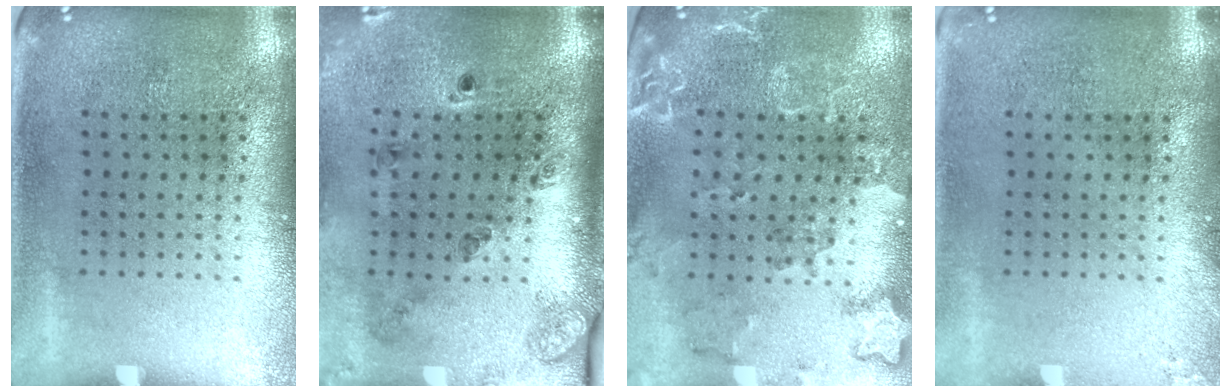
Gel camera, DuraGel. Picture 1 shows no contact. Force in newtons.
{"total": 1.8, "press": 1.5, "slide": 1.0}
{"total": 2.0, "press": 1.9, "slide": 0.7}
{"total": 0.9, "press": 0.9, "slide": 0.1}